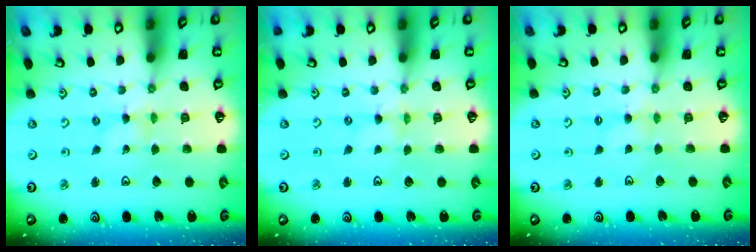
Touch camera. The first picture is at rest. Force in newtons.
{"total": 0.0}
{"total": 2.4, "press": 2.4, "slide": 0.5}